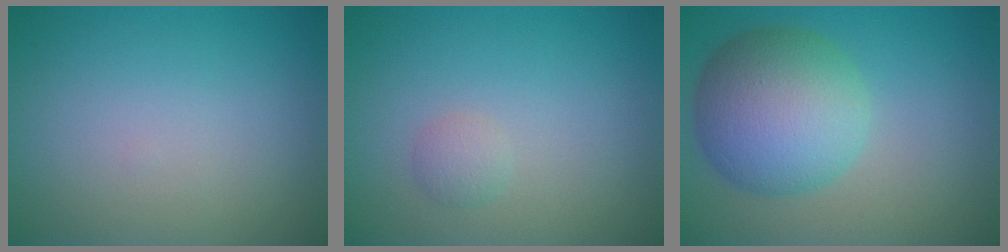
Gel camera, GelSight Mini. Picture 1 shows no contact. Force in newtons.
{"total": 1.1, "press": 1.1, "slide": 0.0}
{"total": 8.4, "press": 8.4, "slide": 0.3}